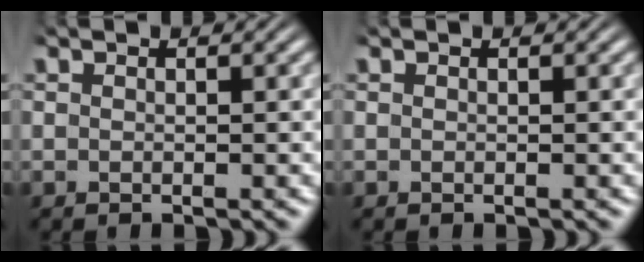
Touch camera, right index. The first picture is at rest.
{"total": 0.0}